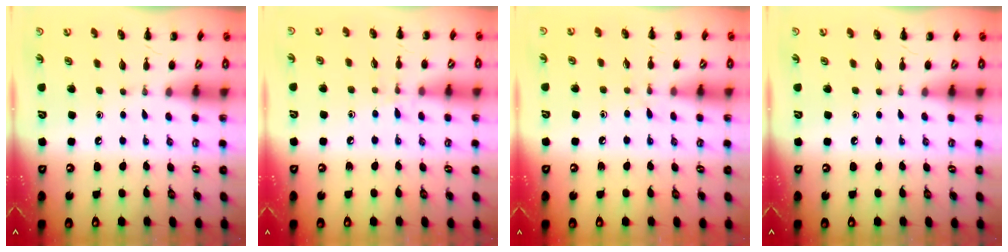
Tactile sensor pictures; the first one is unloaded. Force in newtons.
{"total": 6.5, "press": 6.1, "slide": 2.4}
{"total": 4.8, "press": 4.4, "slide": 2.0}
{"total": 0.0}